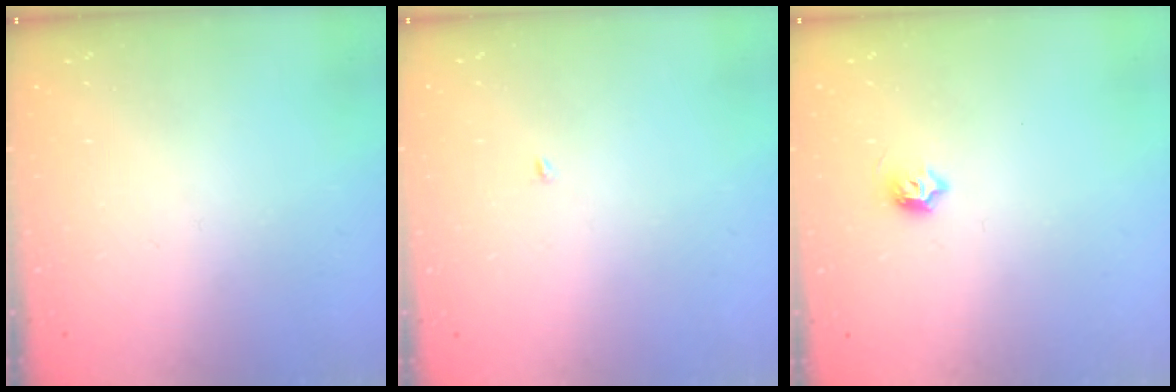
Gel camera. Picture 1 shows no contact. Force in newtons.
{"total": 1.9, "press": 1.9, "slide": 0.2}
{"total": 5.5, "press": 5.4, "slide": 0.9}